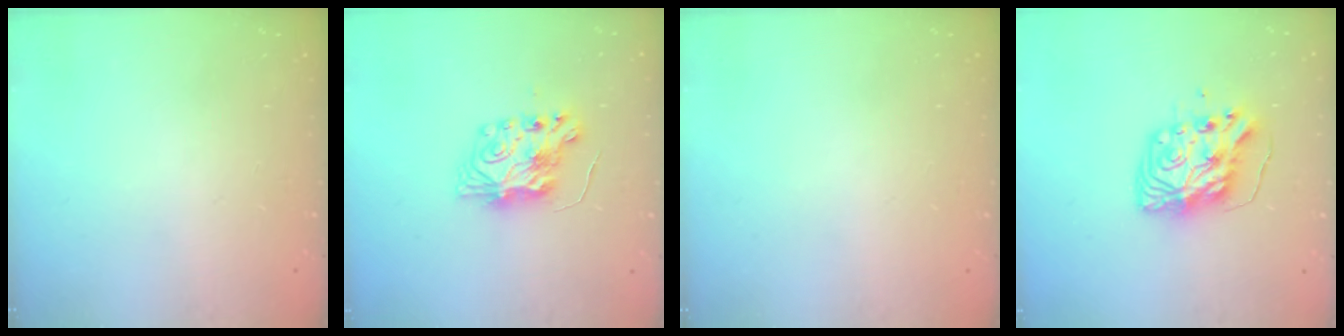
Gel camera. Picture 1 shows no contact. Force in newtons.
{"total": 9.1, "press": 9.0, "slide": 0.8}
{"total": 0.0}
{"total": 11.0, "press": 10.9, "slide": 1.6}